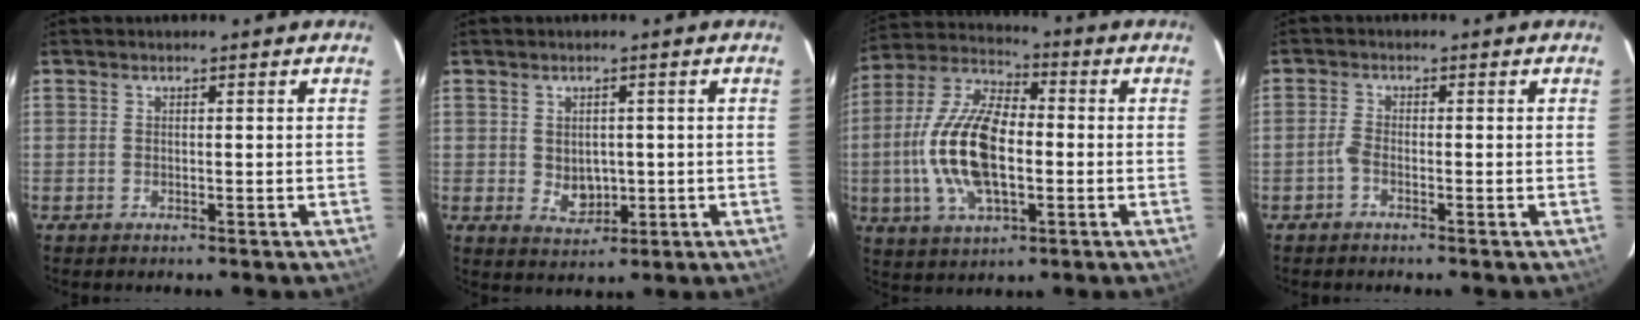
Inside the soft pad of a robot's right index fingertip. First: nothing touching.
{"total": 4.3, "force": [0.0, 3.5, 2.4], "torque": [-0.040, -0.001, 0.010]}
{"total": 17.0, "force": [-2.0, 8.0, 14.9], "torque": [-0.311, 0.006, -0.039]}
{"total": 1.6, "force": [-1.0, 0.5, 1.1], "torque": [-0.031, 0.004, -0.025]}